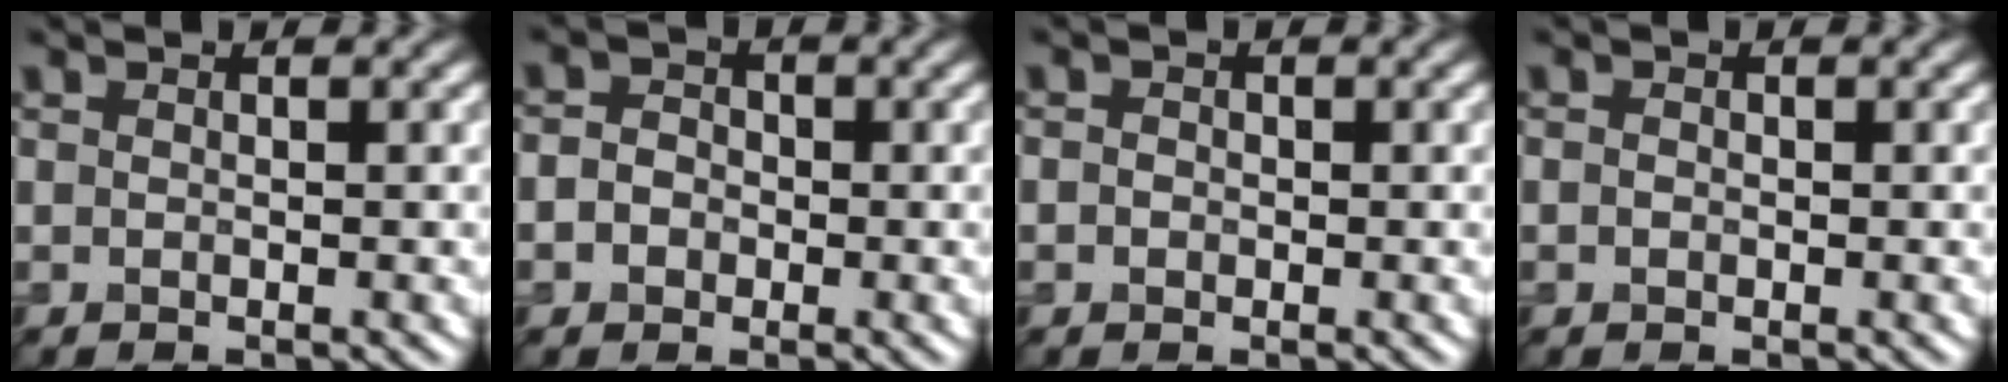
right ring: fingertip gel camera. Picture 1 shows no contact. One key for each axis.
{"total": 2.4, "fx": -0.4, "fy": 2.1, "fz": 1.0, "tx": -0.003, "ty": 0.006, "tz": -0.025}
{"total": 0.9, "fx": -0.1, "fy": 0.8, "fz": 0.3, "tx": -0.006, "ty": -0.003, "tz": -0.009}
{"total": 0.5, "fx": -0.1, "fy": 0.4, "fz": 0.3, "tx": -0.004, "ty": -0.003, "tz": -0.006}